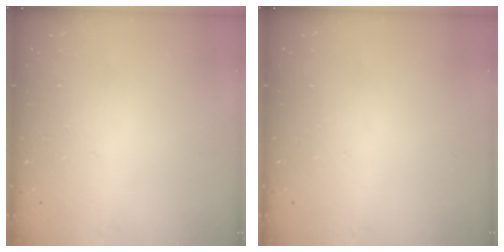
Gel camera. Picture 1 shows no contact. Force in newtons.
{"total": 0.0}